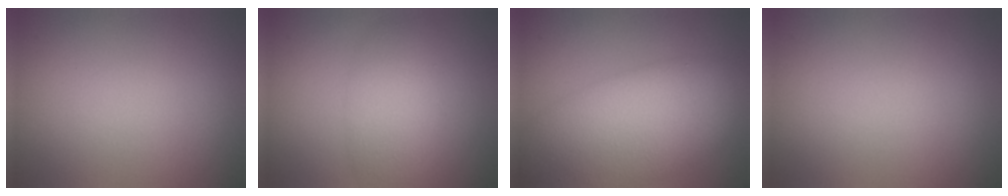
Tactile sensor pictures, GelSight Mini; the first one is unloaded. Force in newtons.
{"total": 4.0, "press": 4.0, "slide": 0.1}
{"total": 10.6, "press": 10.6, "slide": 0.3}
{"total": 0.0}